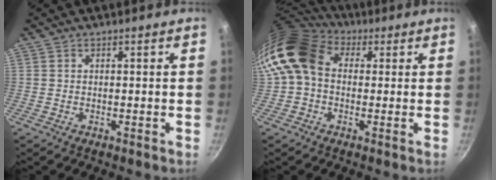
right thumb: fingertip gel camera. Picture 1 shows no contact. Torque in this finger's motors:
{"motor_torque": [0.01, 1.77, 0.03, 0.10, 0.56]}